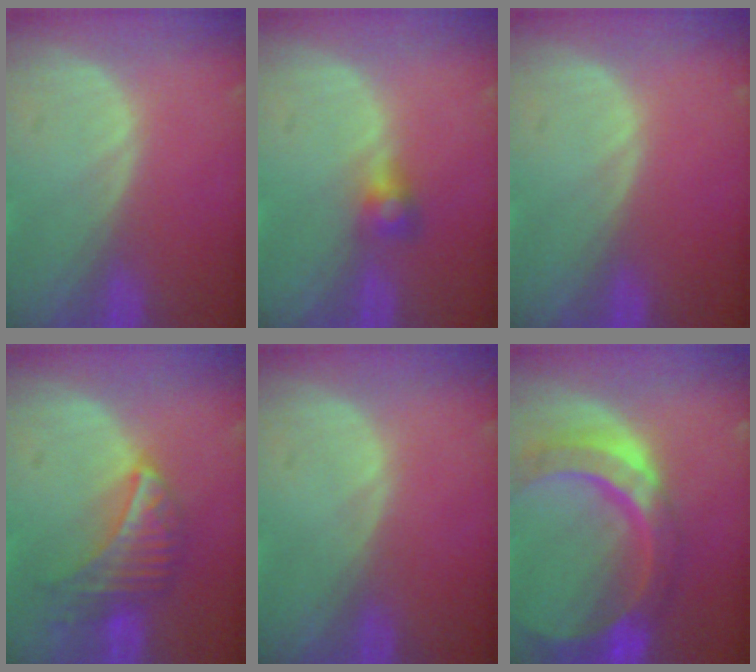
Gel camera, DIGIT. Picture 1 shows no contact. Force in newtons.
{"total": 2.6, "press": 2.5, "slide": 0.2}
{"total": 0.0}
{"total": 6.4, "press": 6.3, "slide": 1.5}
{"total": 0.0}
{"total": 11.3, "press": 9.5, "slide": 6.1}